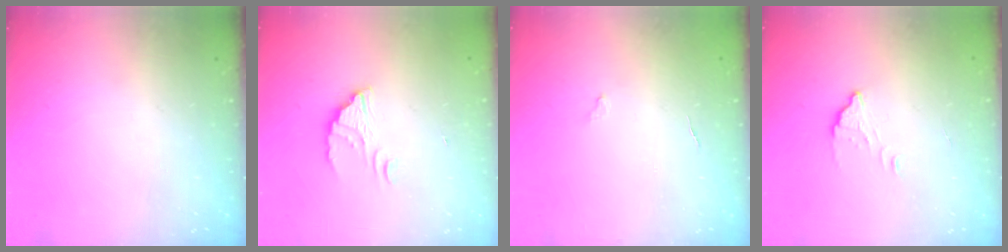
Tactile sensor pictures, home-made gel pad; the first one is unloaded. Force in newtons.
{"total": 2.5, "press": 2.5, "slide": 0.1}
{"total": 2.6, "press": 2.6, "slide": 0.2}
{"total": 2.3, "press": 2.3, "slide": 0.1}